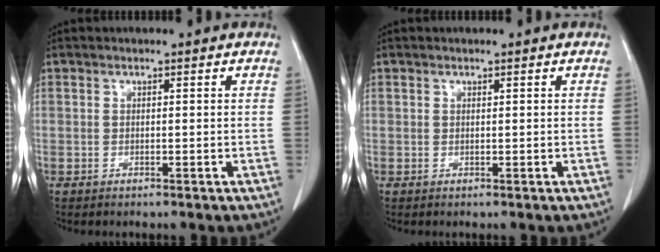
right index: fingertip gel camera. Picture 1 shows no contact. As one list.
[{"total": 0.0}]